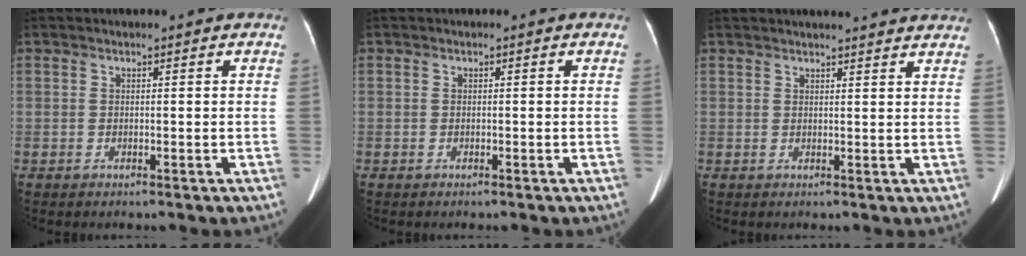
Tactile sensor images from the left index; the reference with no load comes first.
{"total": 0.0}
{"total": 13.6, "force": [12.8, 1.1, 4.5], "torque": [-0.050, 0.018, 0.141]}